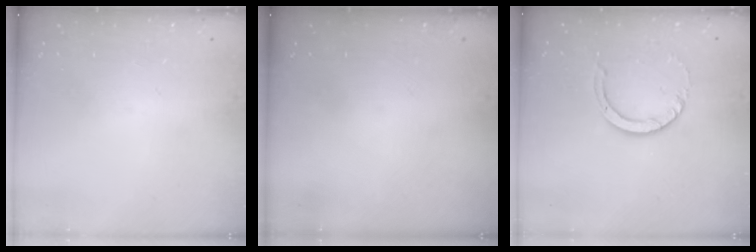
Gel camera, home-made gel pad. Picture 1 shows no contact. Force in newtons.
{"total": 0.0}
{"total": 4.7, "press": 4.7, "slide": 0.4}